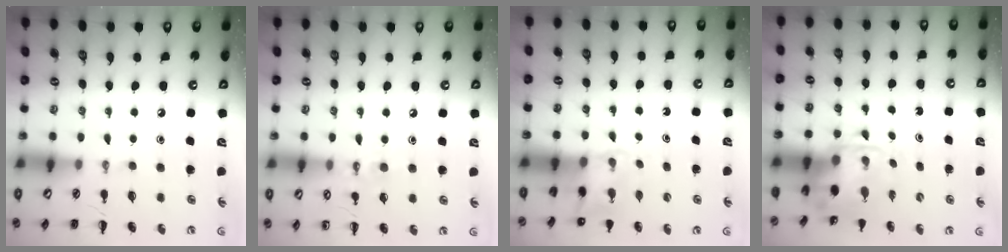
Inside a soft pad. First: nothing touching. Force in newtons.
{"total": 7.5, "press": 7.3, "slide": 1.5}
{"total": 3.6, "press": 3.6, "slide": 0.7}
{"total": 3.9, "press": 3.8, "slide": 0.8}